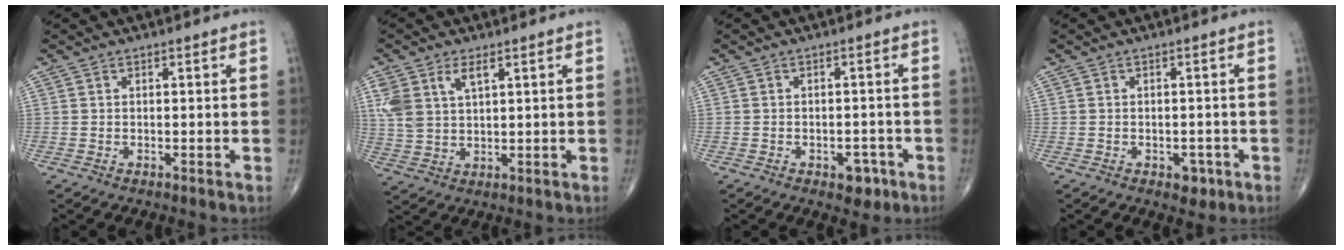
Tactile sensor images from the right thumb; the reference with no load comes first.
{"total": 7.4, "force": [3.3, 3.9, 5.4], "torque": [-0.117, -0.001, 0.073]}
{"total": 3.9, "force": [-2.0, 2.3, 2.4], "torque": [-0.014, 0.011, -0.023]}
{"total": 2.8, "force": [-1.3, 1.8, 1.7], "torque": [-0.007, 0.004, -0.013]}